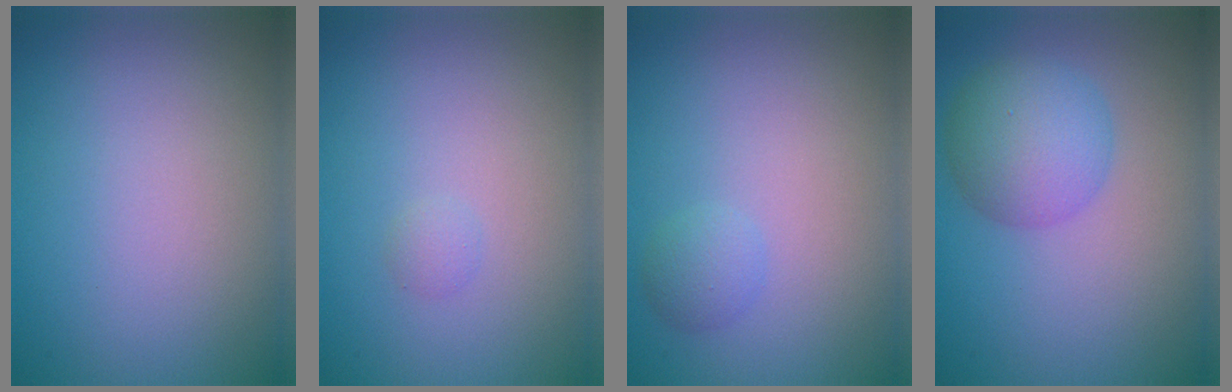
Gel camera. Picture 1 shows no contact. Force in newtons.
{"total": 0.6, "press": 0.6, "slide": 0.1}
{"total": 1.3, "press": 1.3, "slide": 0.0}
{"total": 4.9, "press": 4.9, "slide": 0.1}